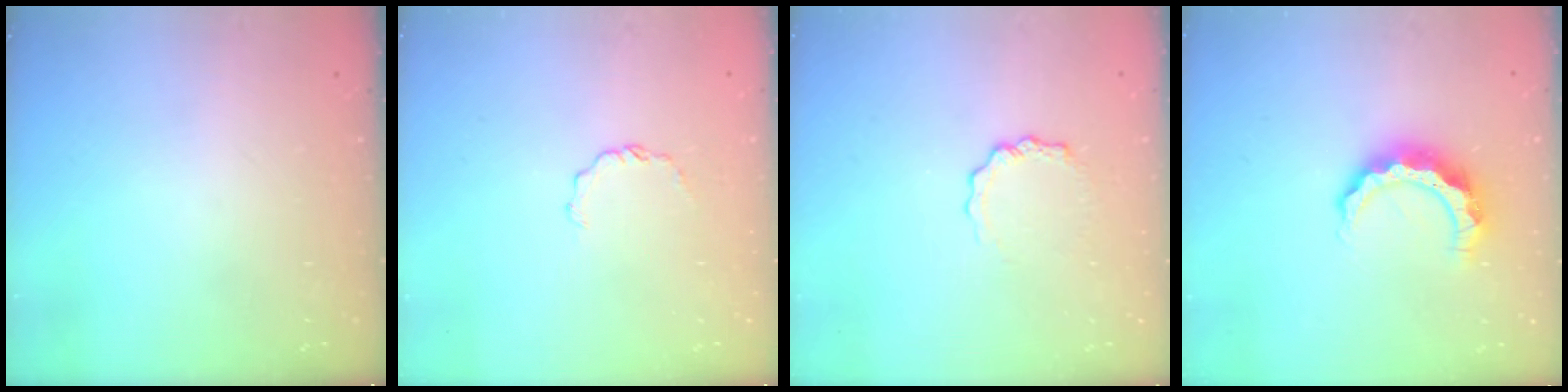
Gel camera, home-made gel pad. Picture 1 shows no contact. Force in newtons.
{"total": 3.3, "press": 3.3, "slide": 0.3}
{"total": 3.9, "press": 3.8, "slide": 0.5}
{"total": 9.0, "press": 9.0, "slide": 0.2}